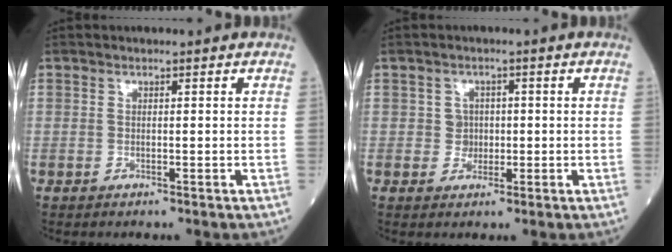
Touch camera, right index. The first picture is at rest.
{"total": 2.1, "force": [0.1, 2.1, 0.3], "torque": [0.000, 0.007, 0.002]}